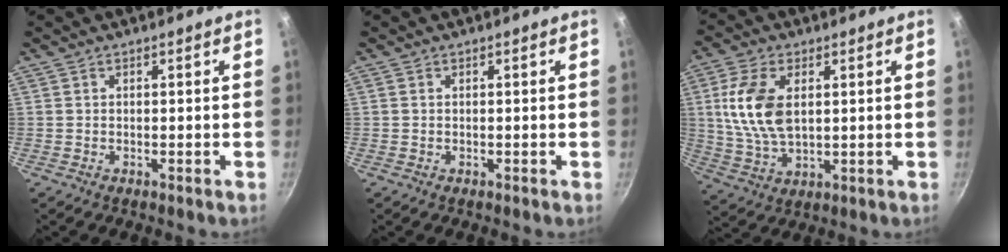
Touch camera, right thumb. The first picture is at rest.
{"total": 0.0}
{"total": 11.9, "force": [2.4, 6.7, 9.6], "torque": [-0.186, -0.010, 0.049]}